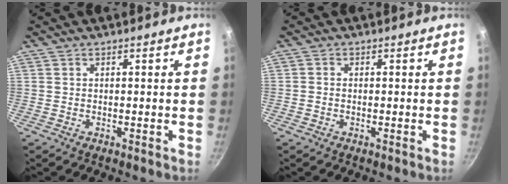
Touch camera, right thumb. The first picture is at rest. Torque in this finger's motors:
{"motor_torque": [-0.34, -0.61, -0.45, -0.17, -0.03]}